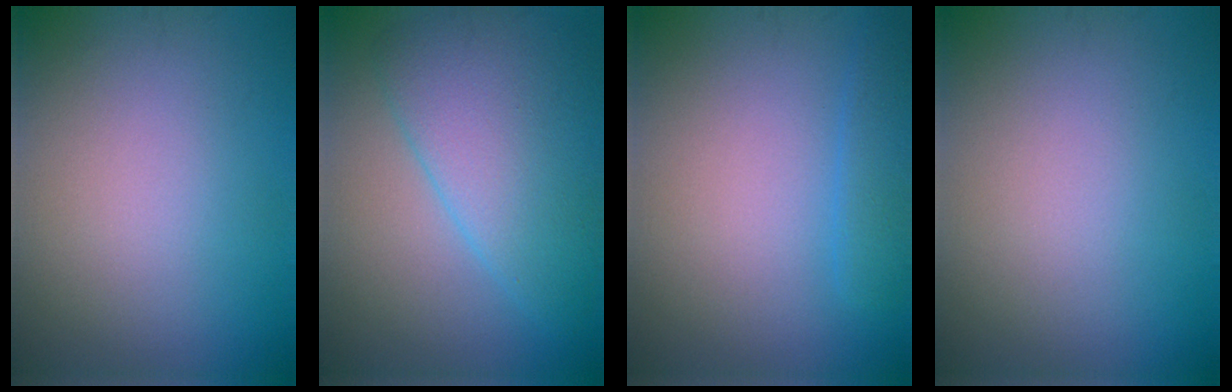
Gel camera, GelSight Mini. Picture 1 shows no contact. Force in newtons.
{"total": 7.4, "press": 7.4, "slide": 0.4}
{"total": 2.1, "press": 2.1, "slide": 0.1}
{"total": 0.0}